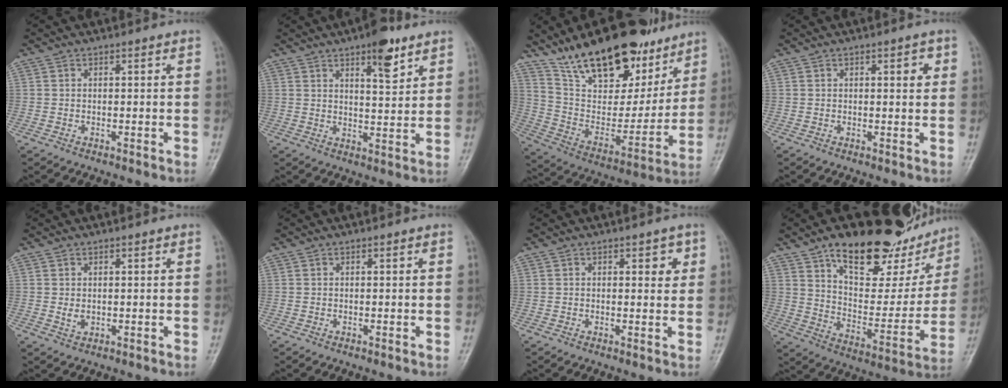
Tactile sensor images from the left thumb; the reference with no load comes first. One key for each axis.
{"total": 8.0, "fx": 4.9, "fy": 2.7, "fz": 5.7, "tx": -0.067, "ty": -0.028, "tz": 0.070}
{"total": 25.4, "fx": 17.7, "fy": 11.3, "fz": 14.2, "tx": -0.188, "ty": -0.065, "tz": 0.297}
{"total": 2.4, "fx": 0.9, "fy": 1.0, "fz": 2.0, "tx": -0.020, "ty": -0.001, "tz": 0.011}
{"total": 1.7, "fx": 0.3, "fy": 1.3, "fz": 1.1, "tx": -0.014, "ty": -0.005, "tz": 0.009}
{"total": 0.0}
{"total": 2.9, "fx": 1.2, "fy": 1.5, "fz": 2.2, "tx": -0.010, "ty": -0.003, "tz": 0.011}
{"total": 26.3, "fx": 17.2, "fy": 11.2, "fz": 16.5, "tx": -0.187, "ty": -0.057, "tz": 0.264}